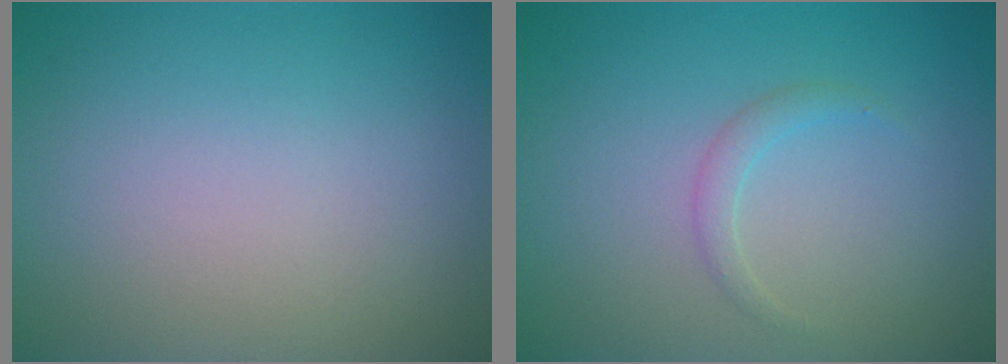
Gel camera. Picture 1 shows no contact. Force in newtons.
{"total": 1.1, "press": 1.1, "slide": 0.1}